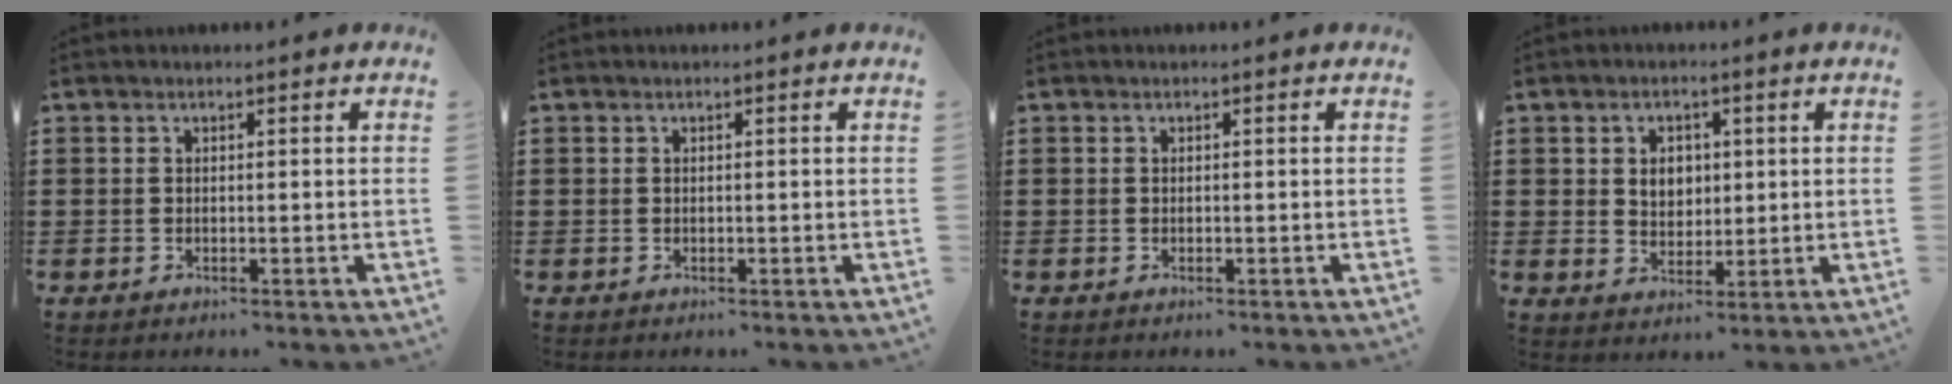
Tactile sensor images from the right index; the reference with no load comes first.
{"total": 0.0}
{"total": 0.0}
{"total": 3.7, "force": [0.7, 2.9, 2.1], "torque": [-0.043, 0.007, 0.010]}